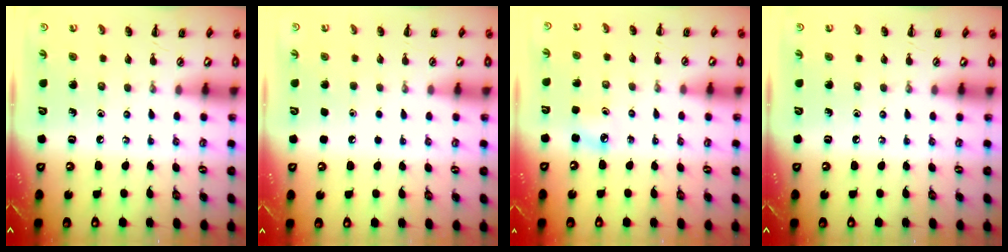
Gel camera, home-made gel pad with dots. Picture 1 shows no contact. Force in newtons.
{"total": 1.8, "press": 1.8, "slide": 0.1}
{"total": 4.2, "press": 4.0, "slide": 1.3}
{"total": 0.0}